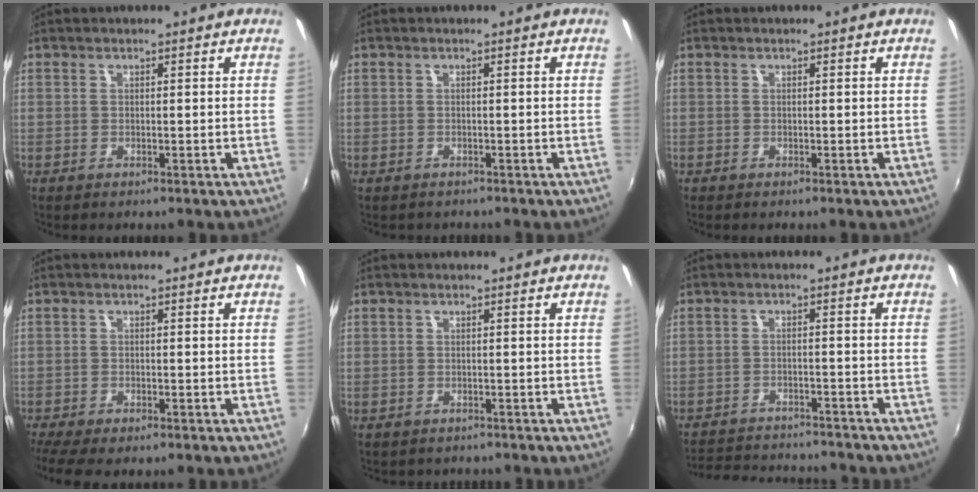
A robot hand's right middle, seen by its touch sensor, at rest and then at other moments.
{"total": 1.2, "force": [-0.8, 0.9, -0.1], "torque": [-0.003, 0.001, -0.011]}
{"total": 0.0}
{"total": 5.5, "force": [-4.4, 1.2, 3.1], "torque": [-0.078, -0.031, -0.075]}
{"total": 1.8, "force": [-1.0, 1.5, -0.1], "torque": [-0.003, 0.004, -0.011]}
{"total": 14.1, "force": [-12.9, 3.2, 4.8], "torque": [-0.108, 0.000, -0.182]}